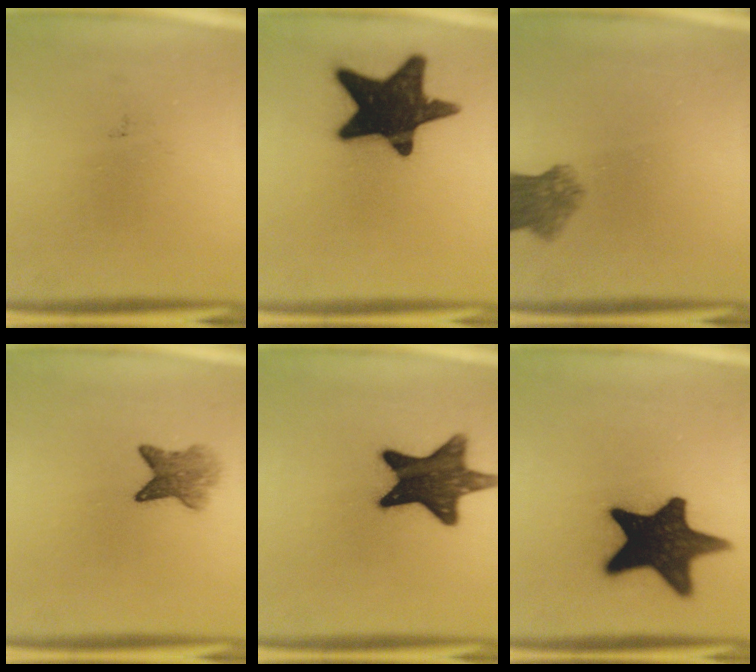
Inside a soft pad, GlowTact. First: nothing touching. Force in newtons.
{"total": 19.4}
{"total": 5.5}
{"total": 4.3}
{"total": 14.0}
{"total": 18.4}